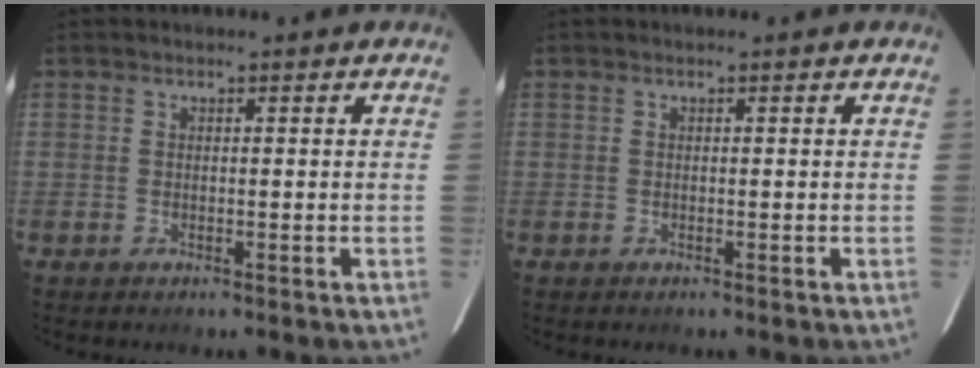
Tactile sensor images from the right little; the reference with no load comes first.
{"total": 0.0}